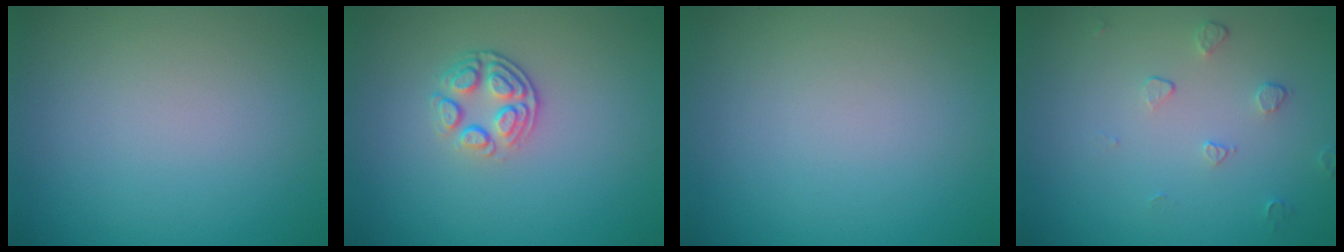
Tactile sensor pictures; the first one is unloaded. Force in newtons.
{"total": 3.0, "press": 2.3, "slide": 1.9}
{"total": 0.0}
{"total": 1.1, "press": 0.7, "slide": 0.9}